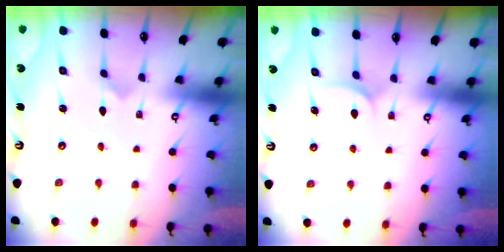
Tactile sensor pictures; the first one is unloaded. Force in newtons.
{"total": 5.4, "press": 5.4, "slide": 0.6}